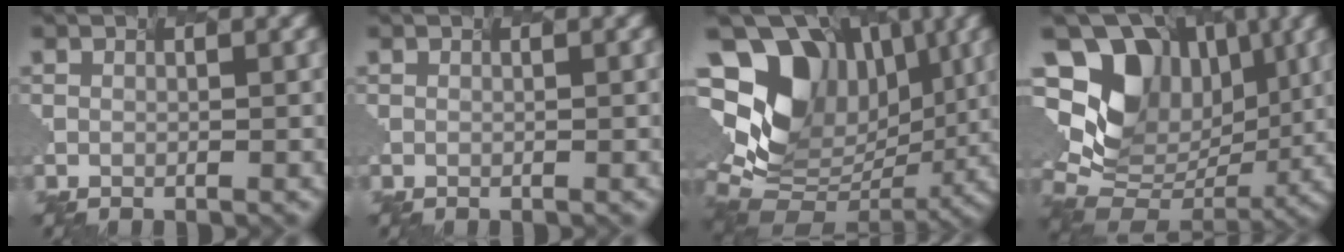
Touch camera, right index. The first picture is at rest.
{"total": 0.0}
{"total": 11.4, "force": [3.7, 8.2, 7.1], "torque": [-0.148, 0.019, 0.094]}
{"total": 8.9, "force": [3.0, 6.9, 4.8], "torque": [-0.104, 0.007, 0.083]}